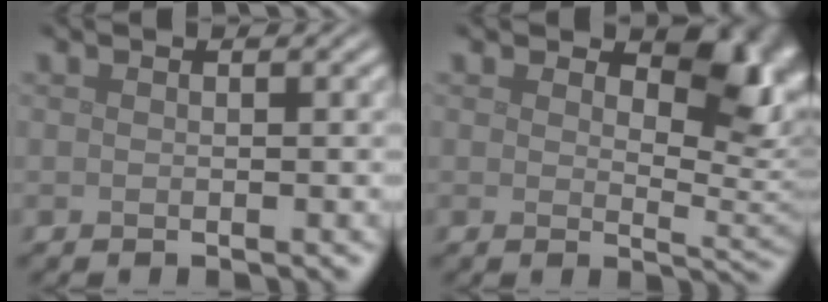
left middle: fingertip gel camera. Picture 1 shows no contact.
{"total": 5.6, "force": [2.2, 3.1, 4.1], "torque": [-0.051, -0.011, 0.028]}